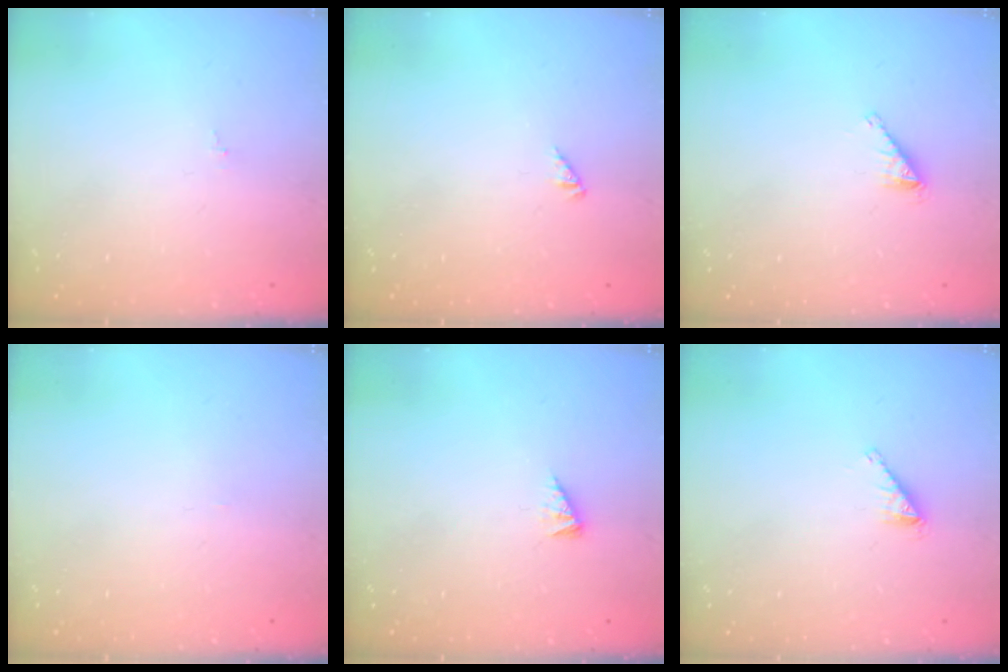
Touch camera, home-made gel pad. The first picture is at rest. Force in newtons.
{"total": 0.0}
{"total": 1.8, "press": 1.8, "slide": 0.0}
{"total": 0.0}
{"total": 2.8, "press": 2.8, "slide": 0.3}
{"total": 1.8, "press": 1.8, "slide": 0.0}